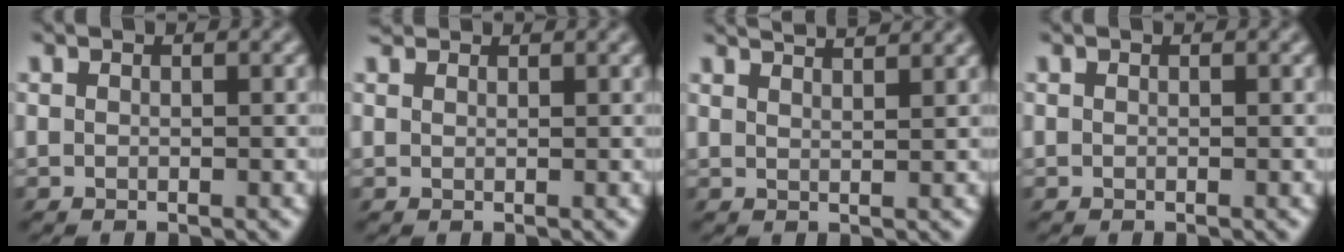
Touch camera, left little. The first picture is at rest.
{"total": 1.8, "force": [1.3, 1.2, 0.4], "torque": [-0.028, 0.010, 0.025]}
{"total": 4.4, "force": [4.0, 0.3, 1.7], "torque": [-0.038, 0.023, 0.047]}
{"total": 0.0}